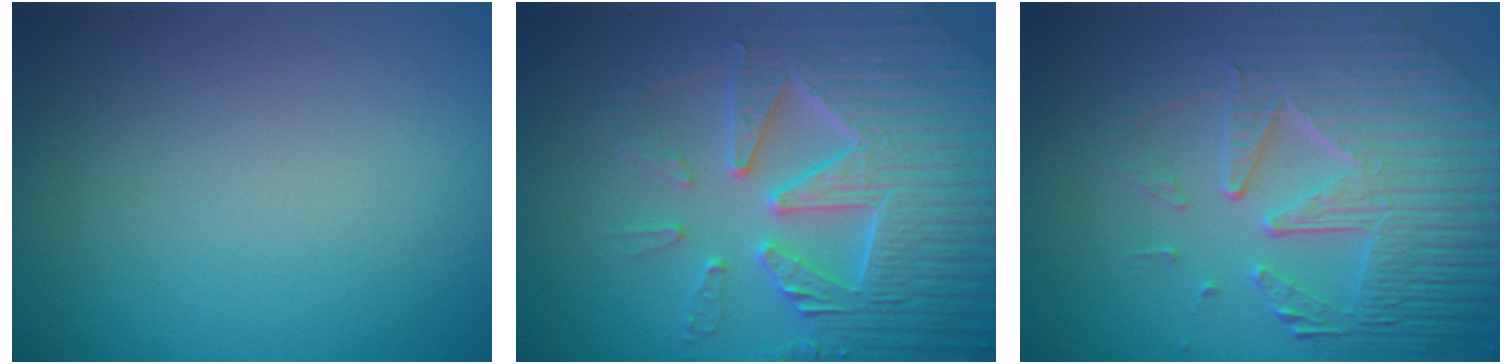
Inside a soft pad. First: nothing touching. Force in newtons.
{"total": 7.8, "press": 7.6, "slide": 1.5}
{"total": 8.6, "press": 5.9, "slide": 6.3}